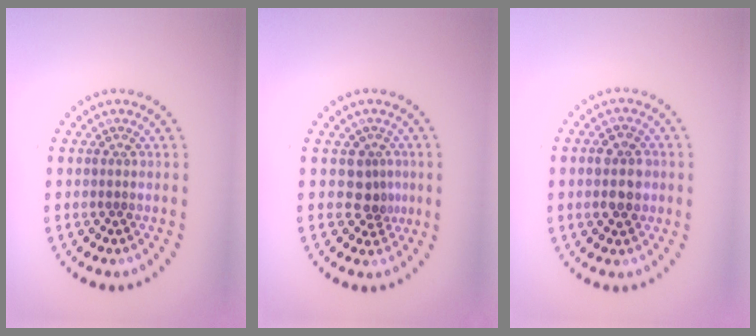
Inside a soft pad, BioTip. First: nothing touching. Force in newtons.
{"total": 2.4, "press": 1.9, "slide": 1.5}
{"total": 2.7, "press": 2.7, "slide": 0.3}